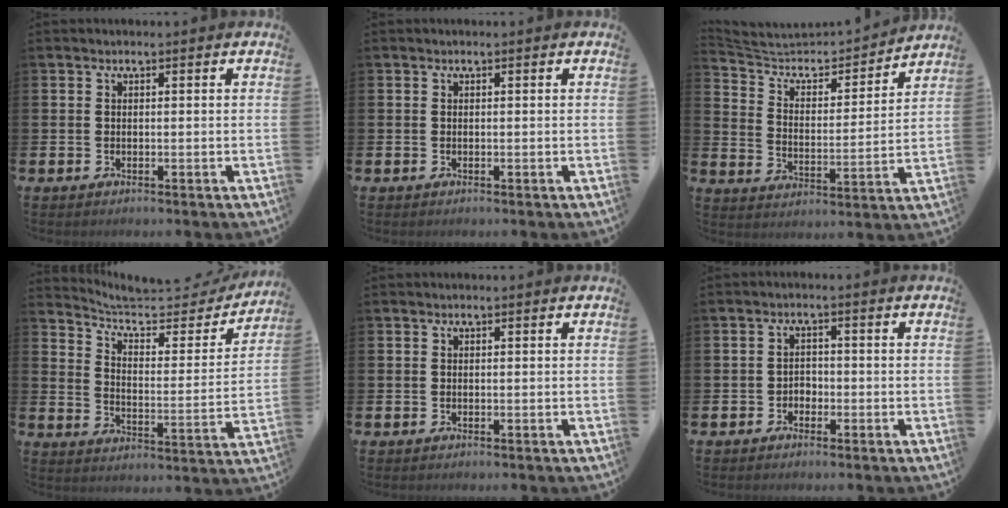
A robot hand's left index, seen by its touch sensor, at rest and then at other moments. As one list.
[{"total": 0.0}, {"total": 6.2, "force": [5.7, 2.0, 1.5], "torque": [-0.066, -0.044, 0.093]}, {"total": 7.0, "force": [6.1, 2.2, 2.5], "torque": [-0.068, -0.047, 0.098]}, {"total": 0.0}, {"total": 1.8, "force": [-1.3, 1.3, 0.2], "torque": [-0.008, 0.004, -0.030]}]